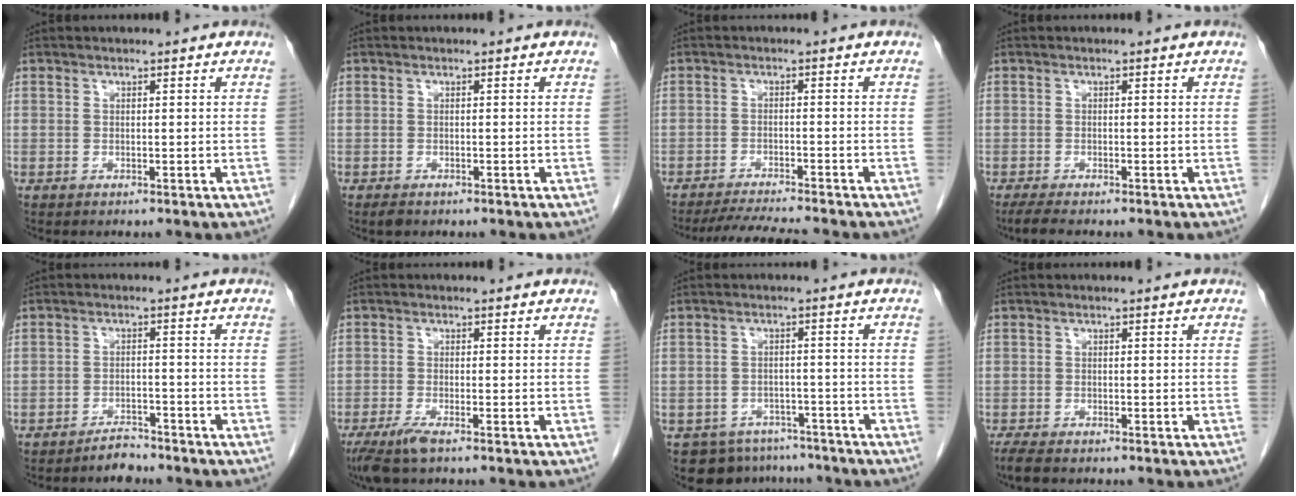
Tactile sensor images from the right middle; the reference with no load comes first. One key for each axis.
{"total": 1.1, "fx": -0.8, "fy": 0.5, "fz": 0.6, "tx": -0.014, "ty": -0.002, "tz": -0.009}
{"total": 7.4, "fx": -6.9, "fy": -0.3, "fz": 2.8, "tx": -0.046, "ty": -0.015, "tz": -0.111}
{"total": 3.0, "fx": -2.4, "fy": 0.3, "fz": 1.7, "tx": -0.034, "ty": -0.009, "tz": -0.037}
{"total": 2.9, "fx": -2.8, "fy": 0.7, "fz": 0.7, "tx": -0.014, "ty": -0.002, "tz": -0.045}
{"total": 4.0, "fx": -2.8, "fy": 0.5, "fz": 2.8, "tx": -0.061, "ty": -0.012, "tz": -0.053}
{"total": 7.2, "fx": -6.1, "fy": 3.8, "fz": 0.2, "tx": 0.008, "ty": 0.015, "tz": -0.075}
{"total": 3.2, "fx": -2.6, "fy": 0.9, "fz": 1.7, "tx": -0.036, "ty": -0.009, "tz": -0.039}